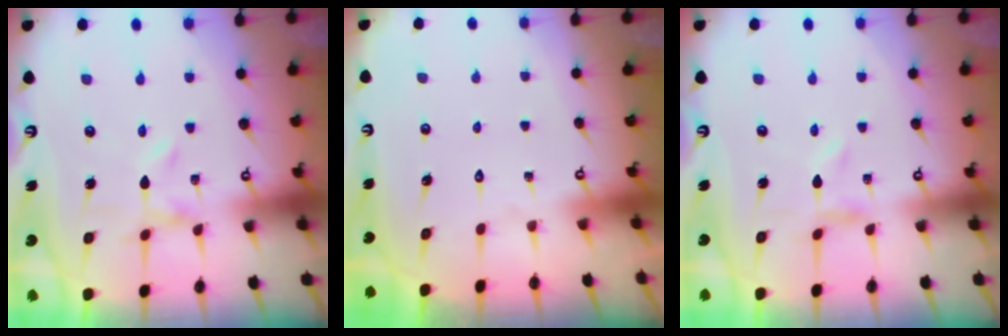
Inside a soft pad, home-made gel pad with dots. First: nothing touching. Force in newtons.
{"total": 1.5, "press": 1.5, "slide": 0.1}
{"total": 0.0}